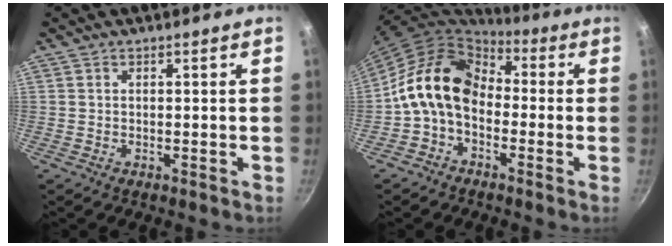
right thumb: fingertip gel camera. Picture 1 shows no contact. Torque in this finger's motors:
{"motor_torque": [2.49, 2.52, 1.40, -1.37, 0.23]}